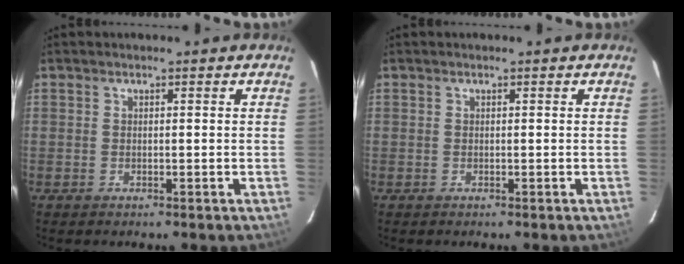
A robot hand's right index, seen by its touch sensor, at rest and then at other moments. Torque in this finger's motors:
{"motor_torque": [0.00, 0.00, 0.00, 0.00]}